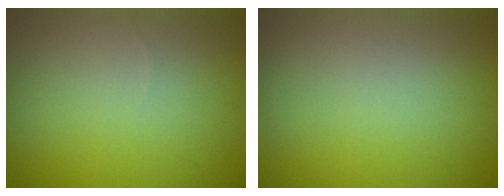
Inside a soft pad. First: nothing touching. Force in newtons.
{"total": 0.0}